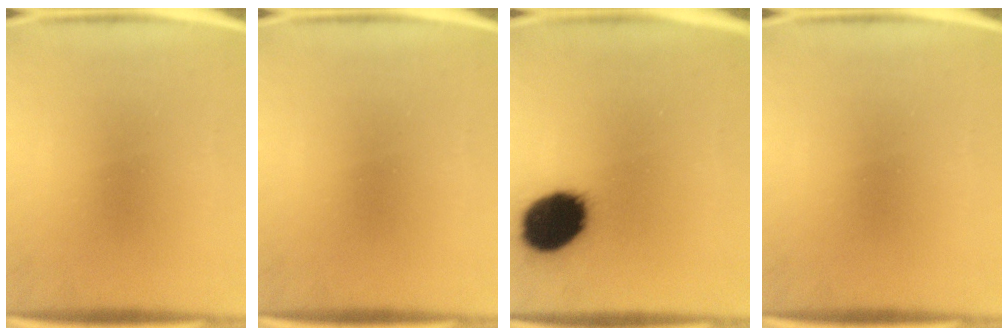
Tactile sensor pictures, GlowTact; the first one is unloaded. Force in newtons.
{"total": 0.0}
{"total": 18.4}
{"total": 0.0}